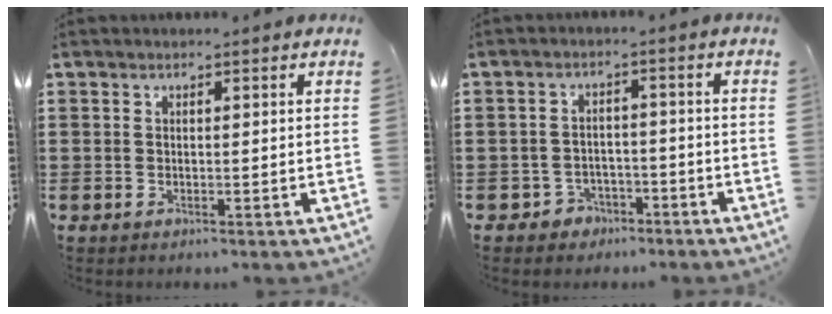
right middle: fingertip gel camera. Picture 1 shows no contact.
{"total": 2.9, "force": [-2.6, 1.3, 0.2], "torque": [-0.014, 0.001, -0.055]}